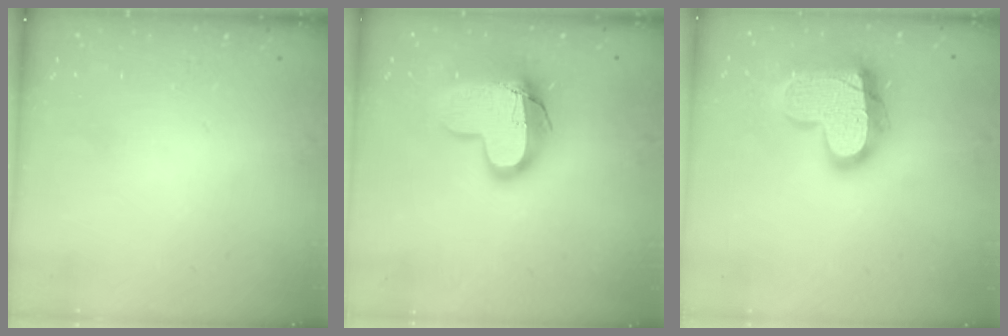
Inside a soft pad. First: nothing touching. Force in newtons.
{"total": 15.2, "press": 15.2, "slide": 1.4}
{"total": 20.9, "press": 20.8, "slide": 1.8}